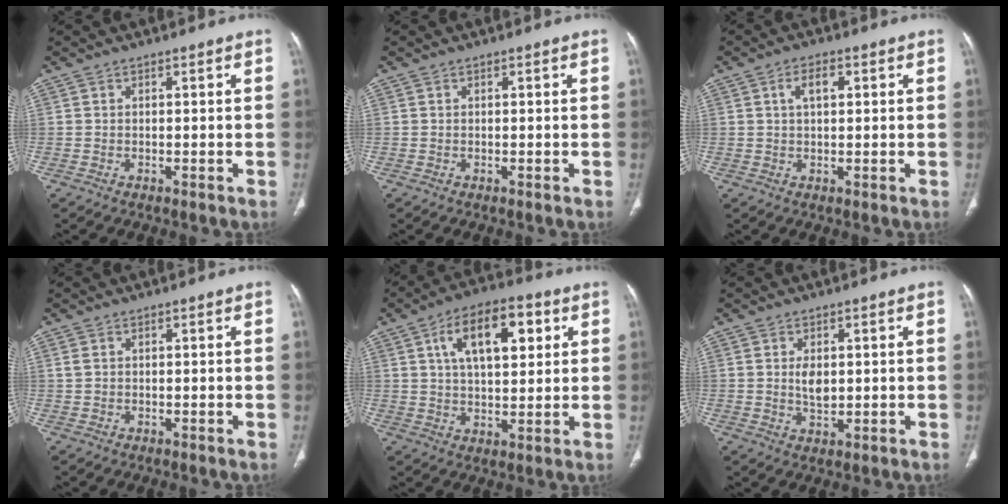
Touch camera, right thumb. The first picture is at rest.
{"total": 0.0}
{"total": 4.0, "force": [1.3, 2.0, 3.2], "torque": [-0.056, 0.003, 0.022]}
{"total": 1.3, "force": [0.6, 0.9, 0.8], "torque": [-0.022, 0.008, 0.018]}
{"total": 14.3, "force": [5.1, 7.0, 11.4], "torque": [-0.161, -0.002, 0.081]}
{"total": 3.9, "force": [0.7, 2.2, 3.1], "torque": [-0.049, -0.010, 0.017]}